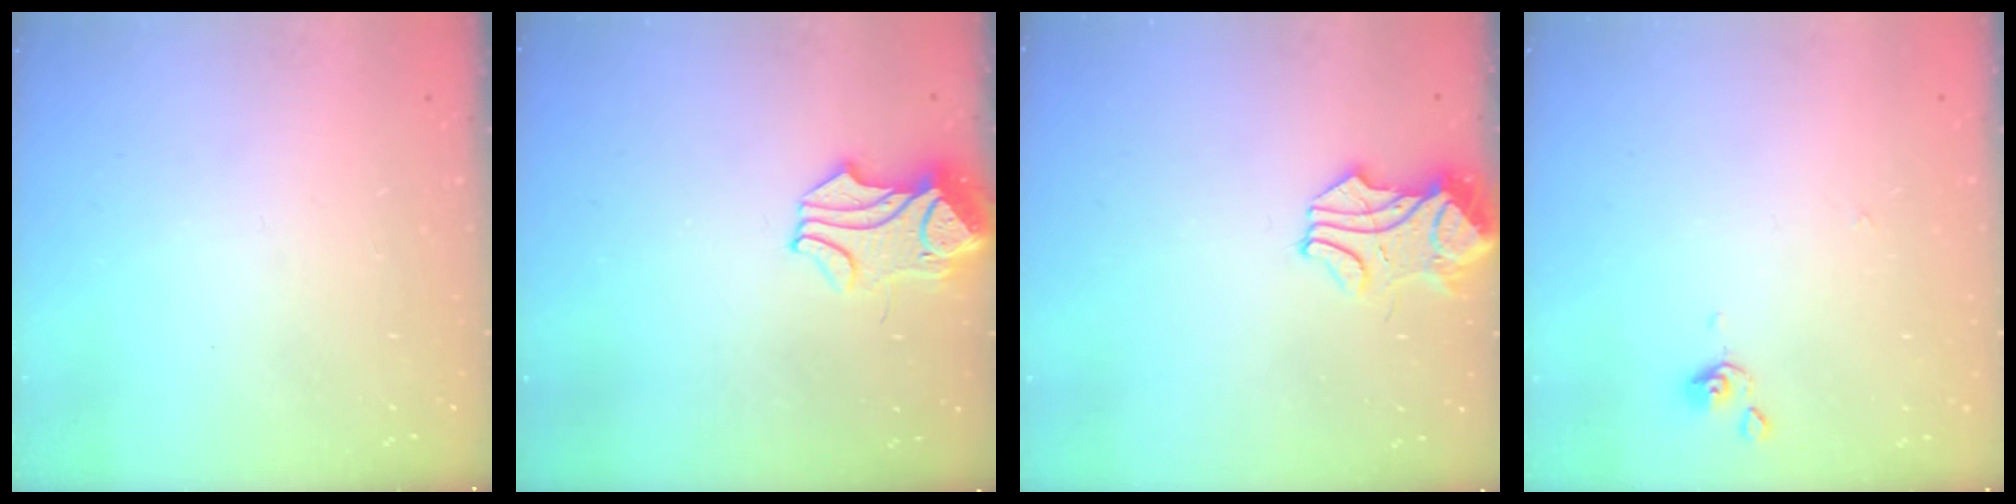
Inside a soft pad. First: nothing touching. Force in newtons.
{"total": 1.4, "press": 0.9, "slide": 1.1}
{"total": 1.6, "press": 1.4, "slide": 0.8}
{"total": 0.0}